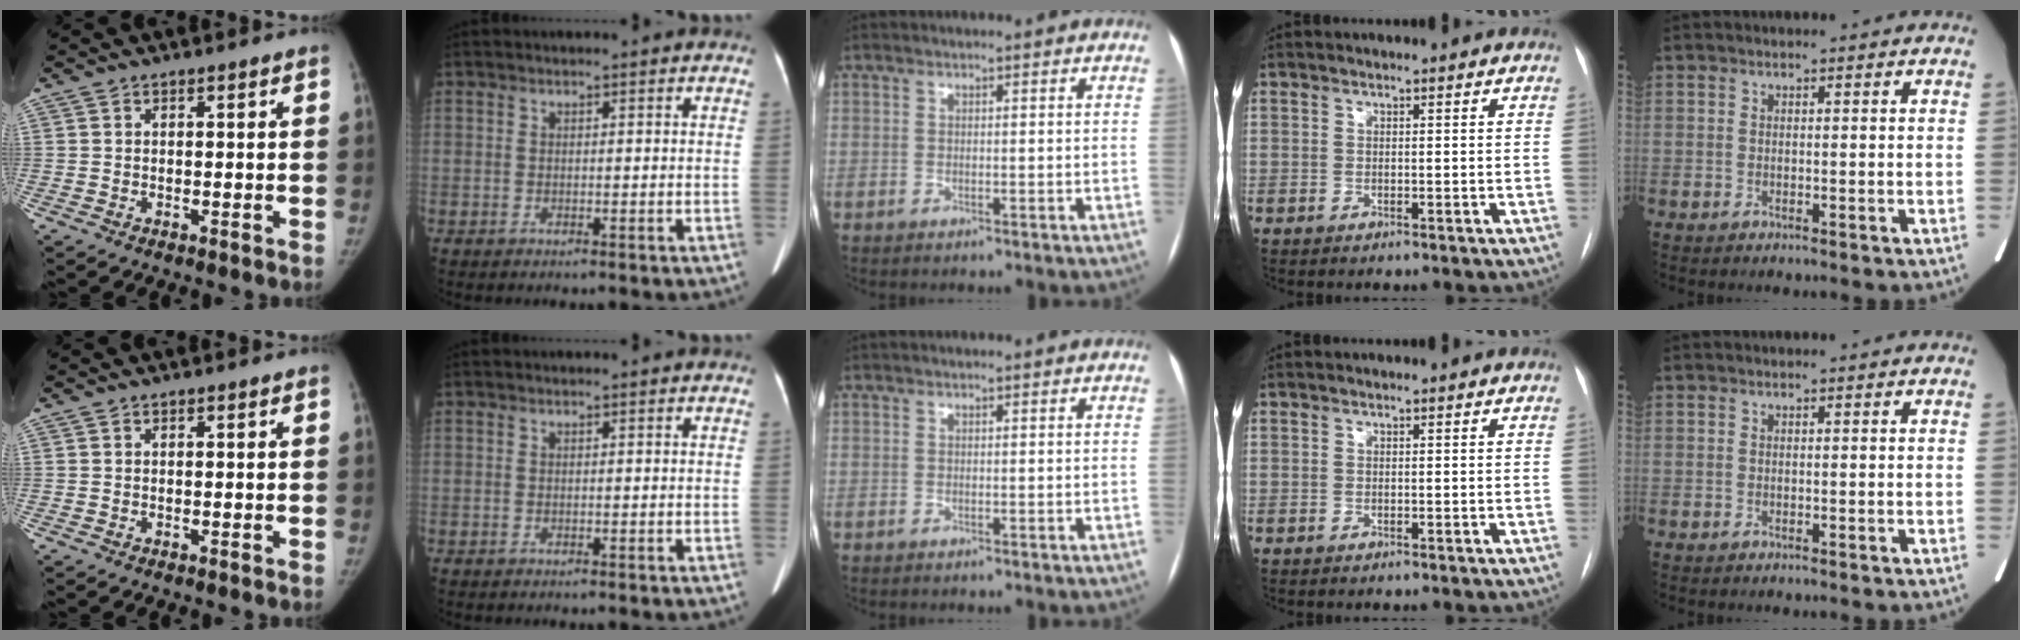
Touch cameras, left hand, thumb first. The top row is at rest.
{}